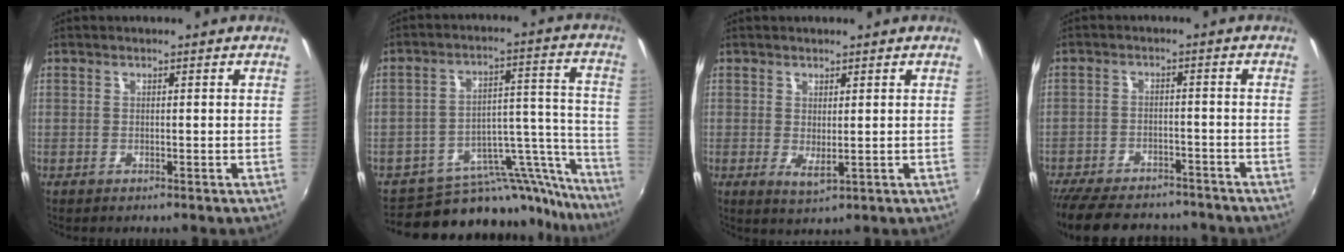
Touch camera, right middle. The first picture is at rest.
{"total": 21.8, "force": [-20.0, 7.1, 5.2], "torque": [-0.068, 0.047, -0.278]}
{"total": 2.5, "force": [0.4, 0.7, 2.3], "torque": [-0.040, -0.008, 0.010]}
{"total": 17.8, "force": [-14.8, 6.5, 7.3], "torque": [-0.169, -0.006, -0.214]}